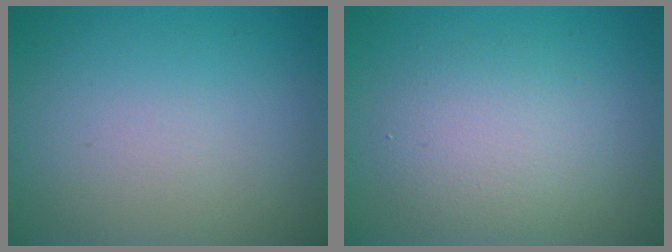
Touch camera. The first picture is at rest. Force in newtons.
{"total": 3.9, "press": 3.9, "slide": 0.2}